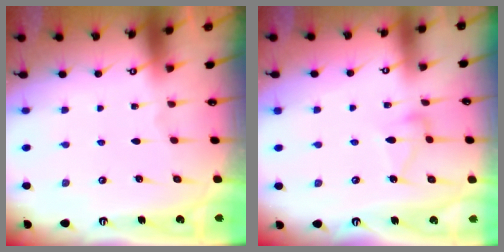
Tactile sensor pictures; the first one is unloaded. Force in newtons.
{"total": 5.3, "press": 5.3, "slide": 0.3}